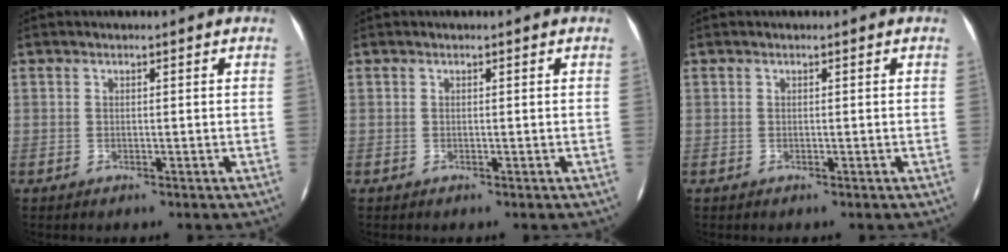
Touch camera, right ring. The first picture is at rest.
{"total": 0.0}
{"total": 0.0}